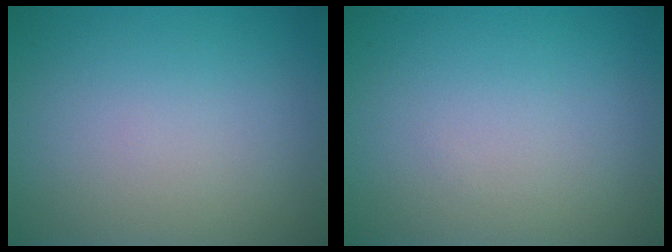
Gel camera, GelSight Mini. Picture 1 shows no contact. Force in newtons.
{"total": 0.0}